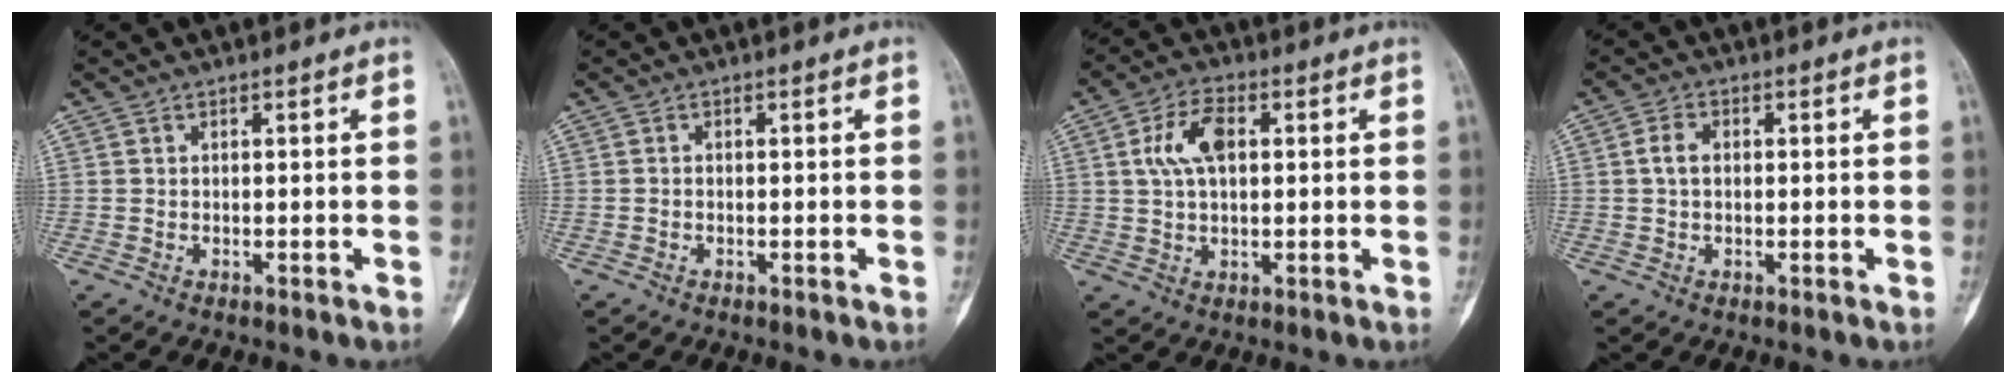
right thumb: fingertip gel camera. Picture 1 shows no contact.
{"total": 0.0}
{"total": 7.9, "force": [1.7, 4.4, 6.3], "torque": [-0.118, 0.009, 0.029]}
{"total": 2.7, "force": [0.2, 1.9, 2.0], "torque": [-0.037, 0.007, 0.000]}